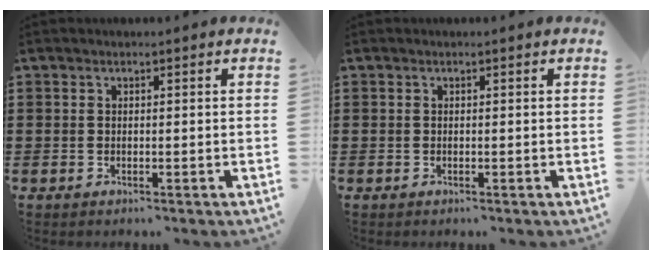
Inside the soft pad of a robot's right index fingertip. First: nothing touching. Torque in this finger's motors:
{"motor_torque": [0.00, 0.00, 0.00, 0.00]}